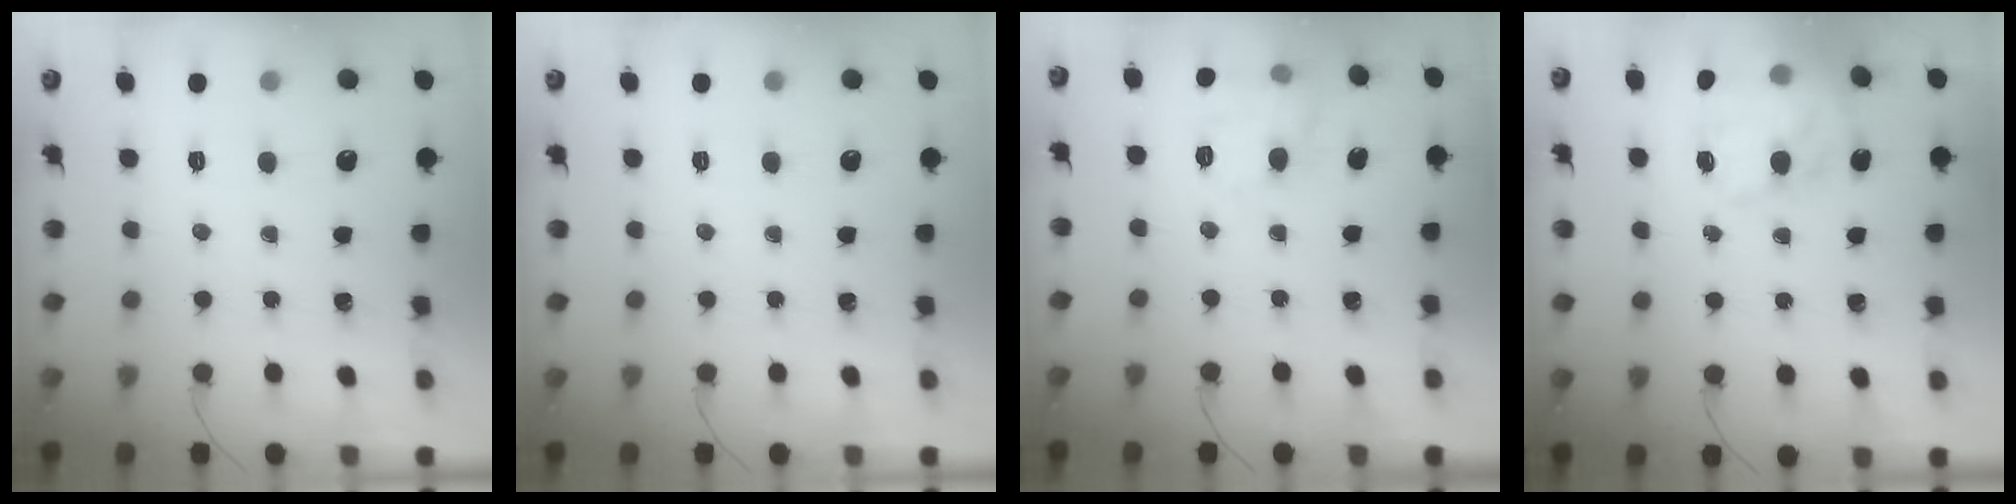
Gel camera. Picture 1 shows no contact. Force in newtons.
{"total": 0.0}
{"total": 10.7, "press": 10.7, "slide": 1.0}
{"total": 17.0, "press": 16.6, "slide": 3.4}